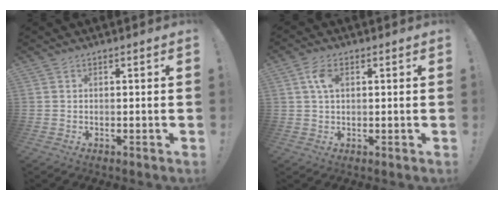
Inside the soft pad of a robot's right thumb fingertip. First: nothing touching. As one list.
[{"total": 5.0, "force": [1.6, 2.9, 3.8], "torque": [-0.065, 0.002, 0.026]}]